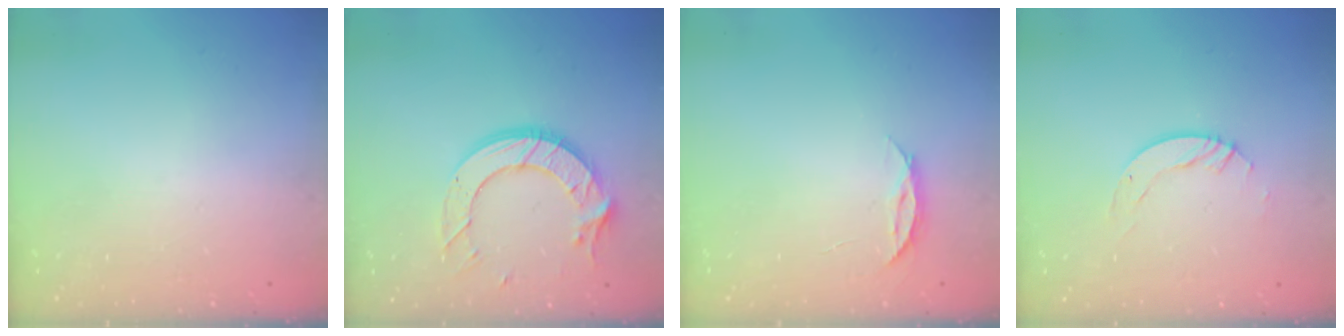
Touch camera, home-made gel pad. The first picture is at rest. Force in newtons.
{"total": 13.4, "press": 13.3, "slide": 0.8}
{"total": 3.7, "press": 3.6, "slide": 0.4}
{"total": 4.1, "press": 4.1, "slide": 0.4}